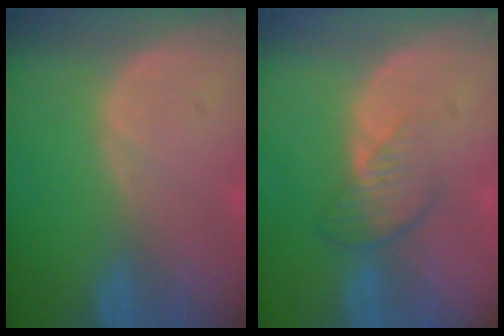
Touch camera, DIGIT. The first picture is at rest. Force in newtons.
{"total": 3.8, "press": 3.4, "slide": 1.6}